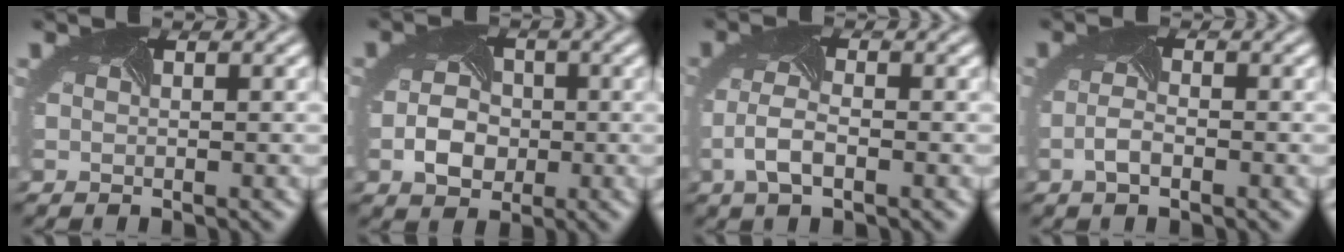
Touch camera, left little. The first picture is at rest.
{"total": 3.5, "force": [-1.4, 2.7, 1.8], "torque": [-0.039, -0.002, -0.019]}
{"total": 2.8, "force": [-1.5, 1.0, 2.1], "torque": [-0.065, -0.004, -0.024]}
{"total": 1.7, "force": [-1.4, 0.3, 0.9], "torque": [-0.032, -0.004, -0.021]}